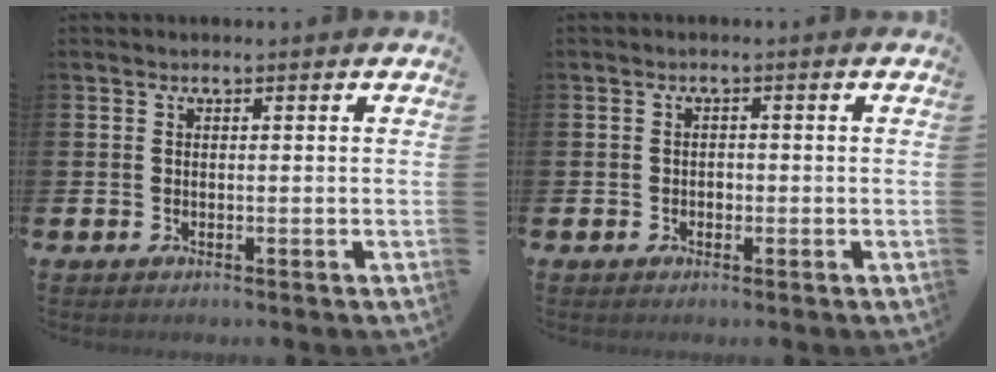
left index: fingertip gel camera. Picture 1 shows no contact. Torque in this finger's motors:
{"motor_torque": [-0.21, 0.05, -0.06, -0.01]}